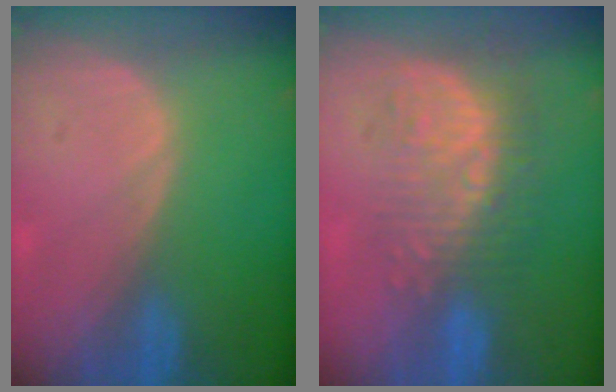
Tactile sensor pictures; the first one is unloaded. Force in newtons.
{"total": 10.0, "press": 8.7, "slide": 4.8}